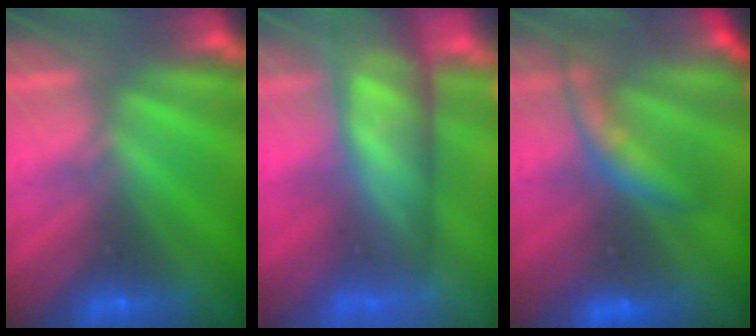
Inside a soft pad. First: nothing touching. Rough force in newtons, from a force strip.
{"total": 7.5}
{"total": 7.4}